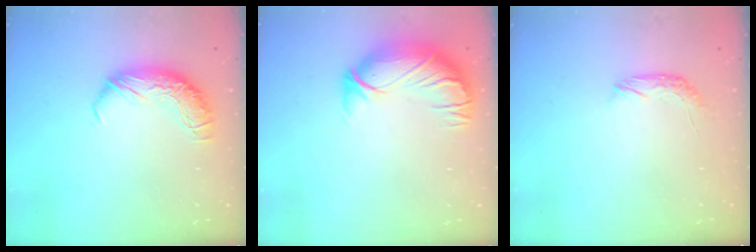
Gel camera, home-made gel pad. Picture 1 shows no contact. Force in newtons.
{"total": 2.9, "press": 0.4, "slide": 2.9}
{"total": 5.4, "press": 5.3, "slide": 1.1}